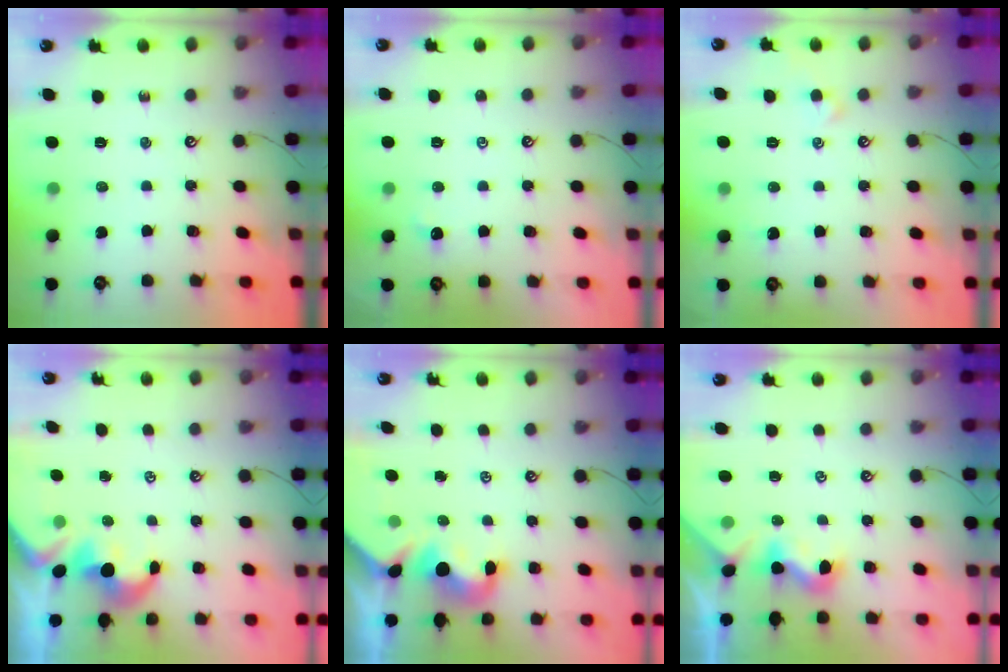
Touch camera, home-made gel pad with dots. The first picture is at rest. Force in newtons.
{"total": 0.5, "press": 0.4, "slide": 0.3}
{"total": 0.8, "press": 0.7, "slide": 0.5}
{"total": 1.7, "press": 1.4, "slide": 1.0}
{"total": 1.4, "press": 1.2, "slide": 0.7}
{"total": 1.2, "press": 1.0, "slide": 0.6}